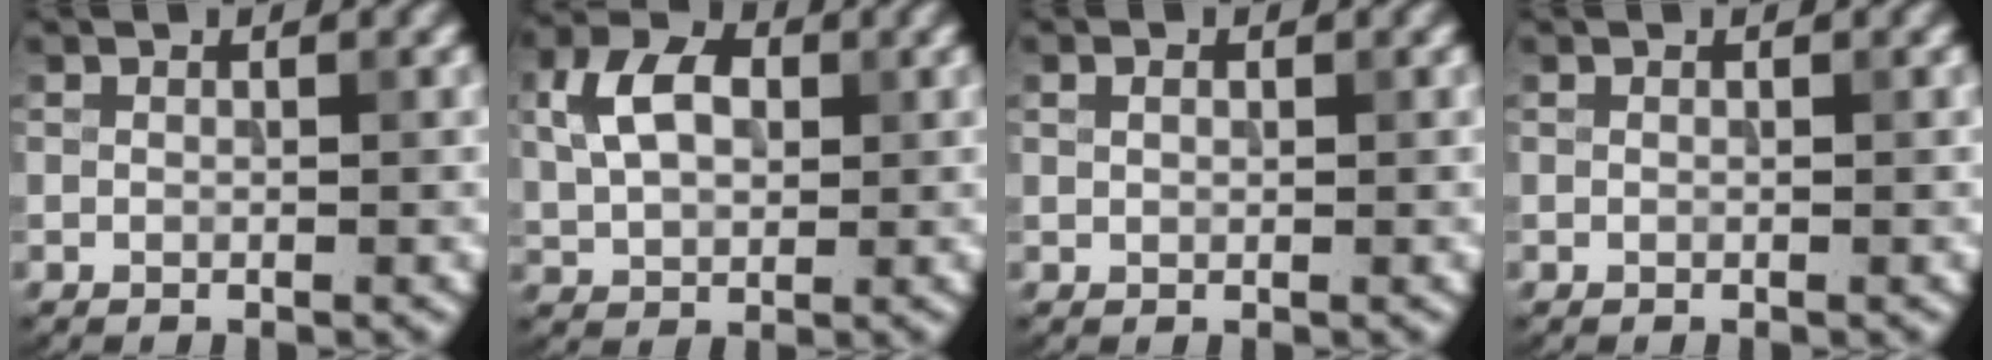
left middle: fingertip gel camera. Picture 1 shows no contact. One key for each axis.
{"total": 5.9, "fx": 1.5, "fy": 4.0, "fz": 4.1, "tx": -0.087, "ty": 0.012, "tz": 0.021}
{"total": 0.8, "fx": 0.4, "fy": 0.6, "fz": 0.5, "tx": -0.011, "ty": 0.001, "tz": 0.006}
{"total": 0.0}